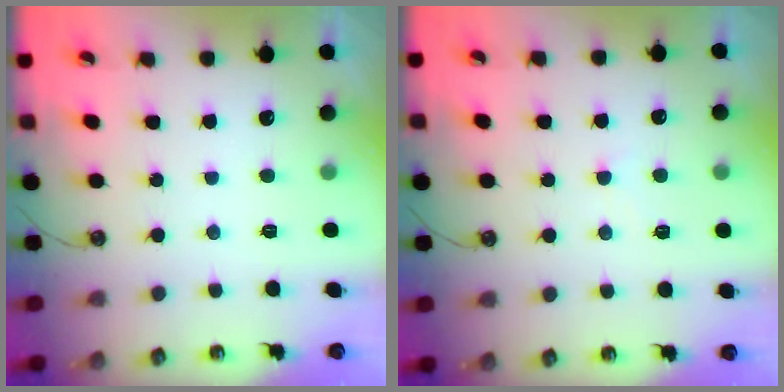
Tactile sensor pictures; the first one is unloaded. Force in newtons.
{"total": 0.8, "press": 0.6, "slide": 0.6}